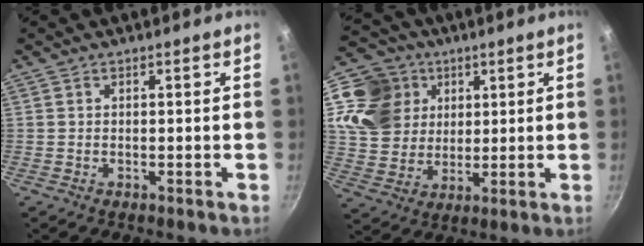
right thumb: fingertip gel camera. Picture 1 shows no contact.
{"total": 15.3, "force": [5.6, 13.0, 5.6], "torque": [-0.088, -0.006, 0.107]}